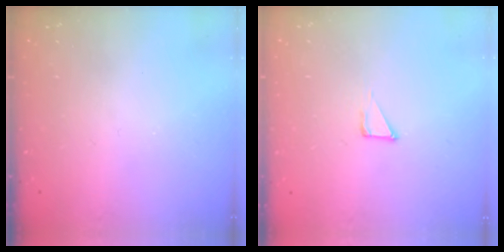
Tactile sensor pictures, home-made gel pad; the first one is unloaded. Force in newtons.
{"total": 2.3, "press": 2.3, "slide": 0.1}